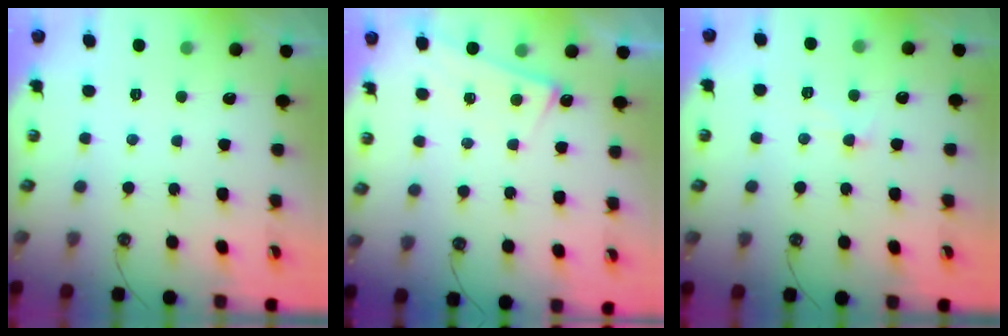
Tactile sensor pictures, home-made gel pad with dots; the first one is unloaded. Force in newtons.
{"total": 1.9, "press": 1.8, "slide": 0.4}
{"total": 1.8, "press": 1.7, "slide": 0.3}